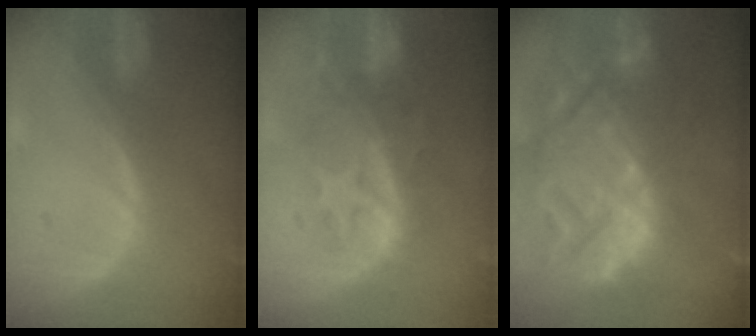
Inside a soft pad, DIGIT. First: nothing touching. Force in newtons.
{"total": 9.9, "press": 8.6, "slide": 4.8}
{"total": 15.3, "press": 13.2, "slide": 7.8}